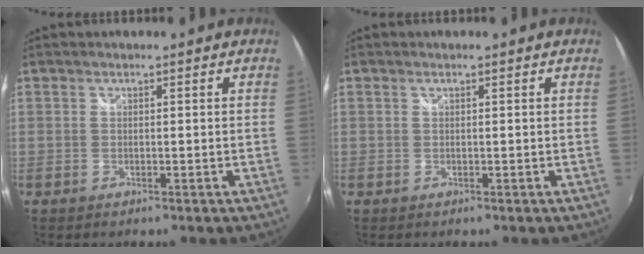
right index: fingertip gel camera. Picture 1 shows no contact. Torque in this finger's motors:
{"motor_torque": [0.14, 0.02, 0.05, 0.02]}